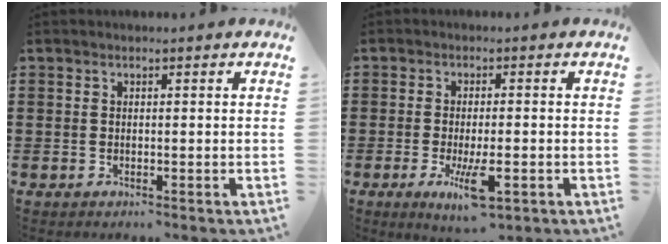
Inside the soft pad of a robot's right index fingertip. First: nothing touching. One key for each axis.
{"total": 6.4, "fx": -2.5, "fy": 1.8, "fz": 5.6, "tx": -0.114, "ty": -0.015, "tz": -0.043}